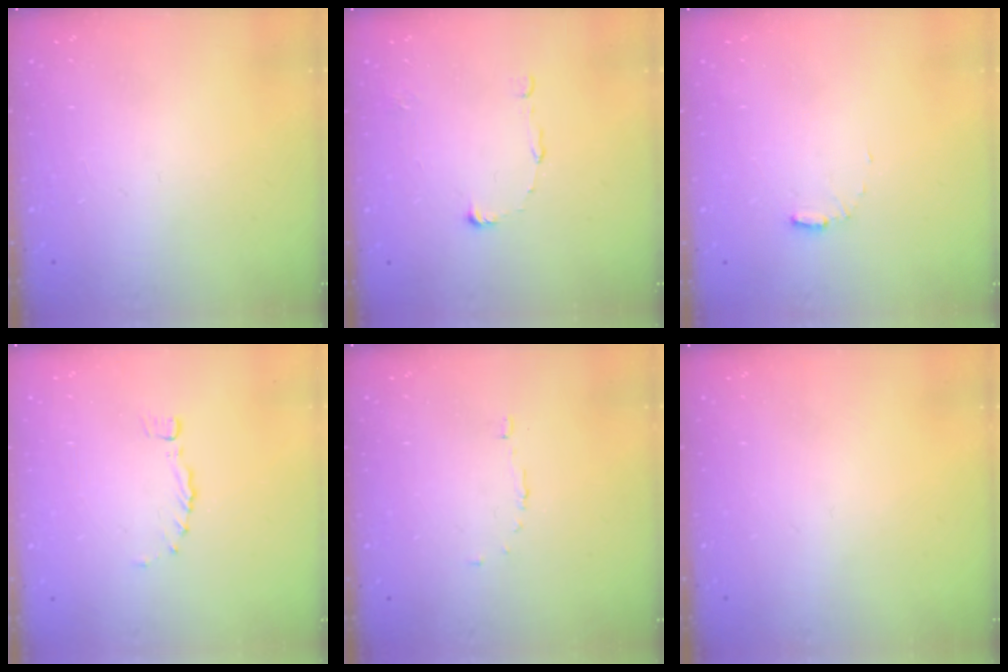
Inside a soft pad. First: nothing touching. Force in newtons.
{"total": 6.9, "press": 6.9, "slide": 0.5}
{"total": 6.0, "press": 6.0, "slide": 0.5}
{"total": 0.0}
{"total": 3.4, "press": 3.4, "slide": 0.4}
{"total": 0.0}